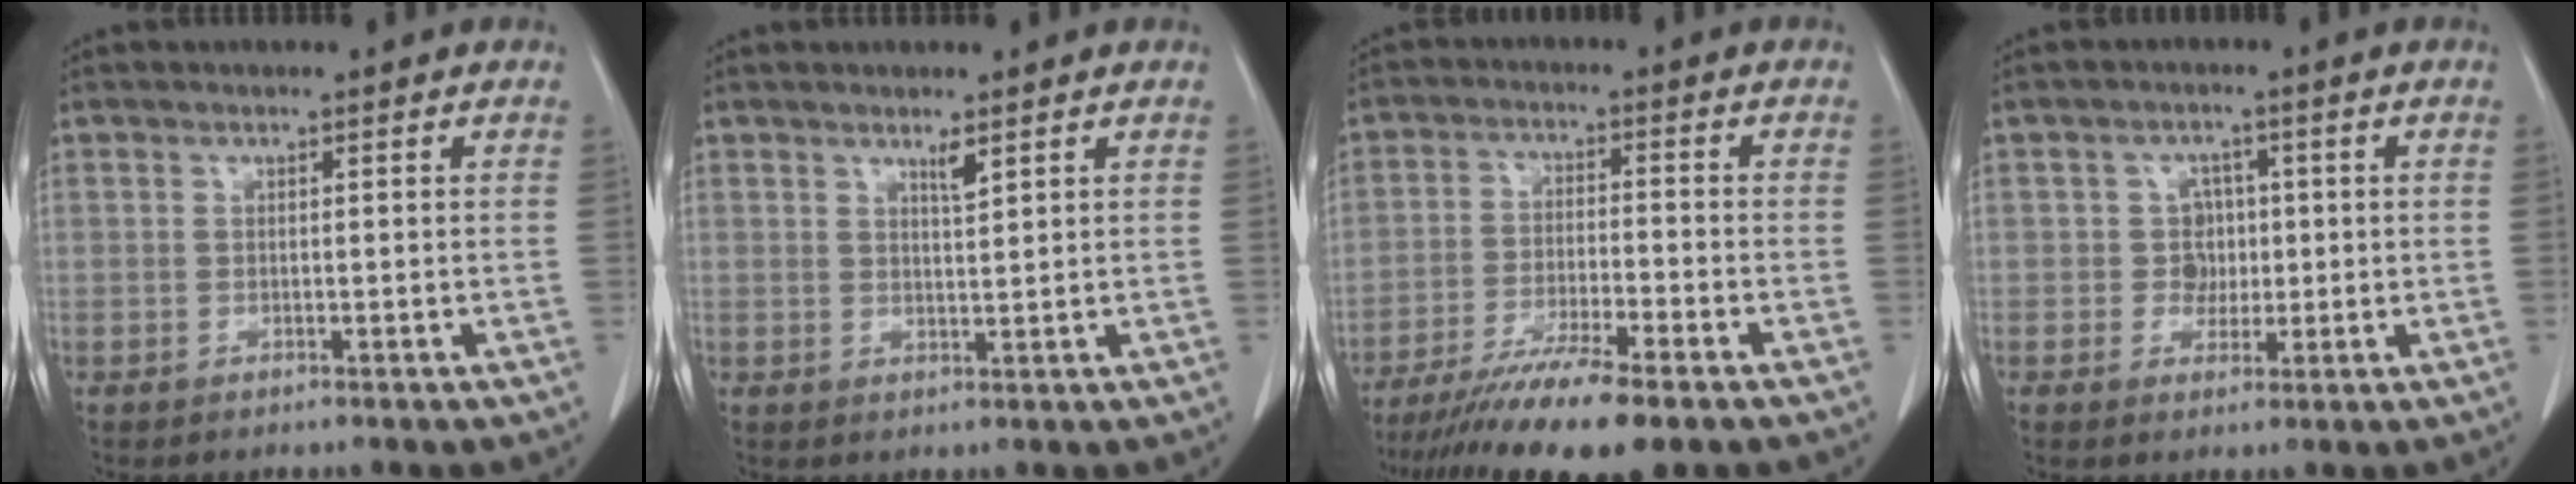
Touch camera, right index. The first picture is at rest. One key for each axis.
{"total": 1.8, "fx": 1.3, "fy": 0.0, "fz": 1.3, "tx": -0.024, "ty": -0.006, "tz": 0.024}
{"total": 12.4, "fx": -9.4, "fy": 0.5, "fz": 8.0, "tx": -0.134, "ty": -0.029, "tz": -0.154}
{"total": 3.4, "fx": 0.1, "fy": 3.3, "fz": 0.9, "tx": -0.006, "ty": 0.009, "tz": 0.004}